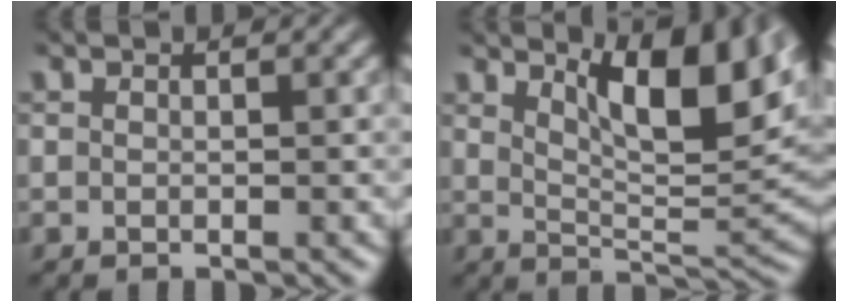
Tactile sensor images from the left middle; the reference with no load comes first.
{"total": 8.7, "force": [4.3, 2.4, 7.2], "torque": [-0.112, -0.003, 0.075]}